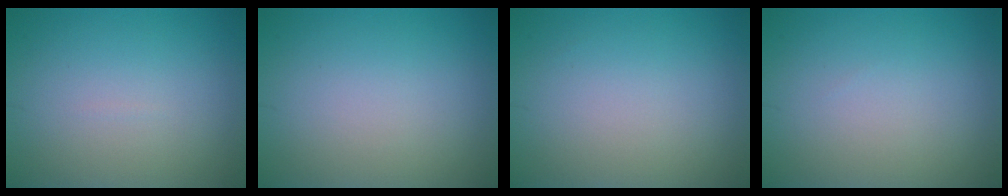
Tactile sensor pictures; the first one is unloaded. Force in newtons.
{"total": 0.0}
{"total": 0.0}
{"total": 0.0}